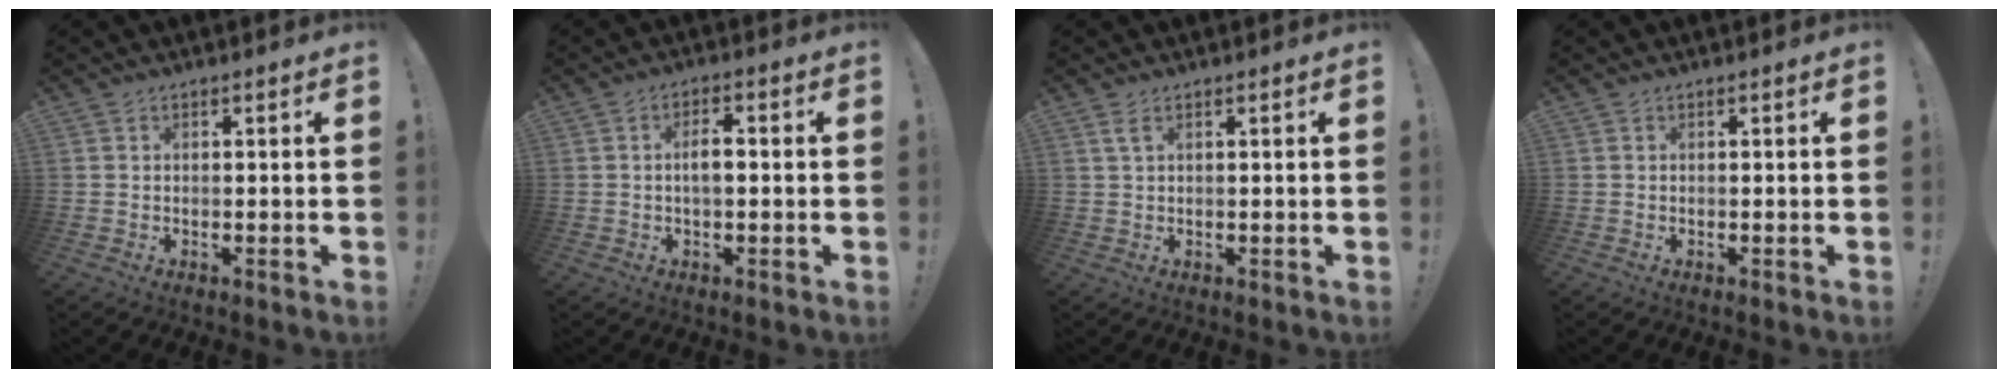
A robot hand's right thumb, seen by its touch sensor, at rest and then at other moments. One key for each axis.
{"total": 4.4, "fx": -0.3, "fy": 2.0, "fz": 3.9, "tx": -0.071, "ty": 0.006, "tz": -0.010}
{"total": 2.1, "fx": 0.9, "fy": 0.5, "fz": 1.9, "tx": -0.033, "ty": -0.001, "tz": 0.014}
{"total": 0.0}